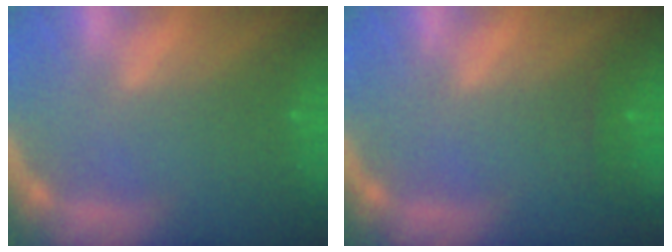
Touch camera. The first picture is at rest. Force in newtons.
{"total": 0.9}